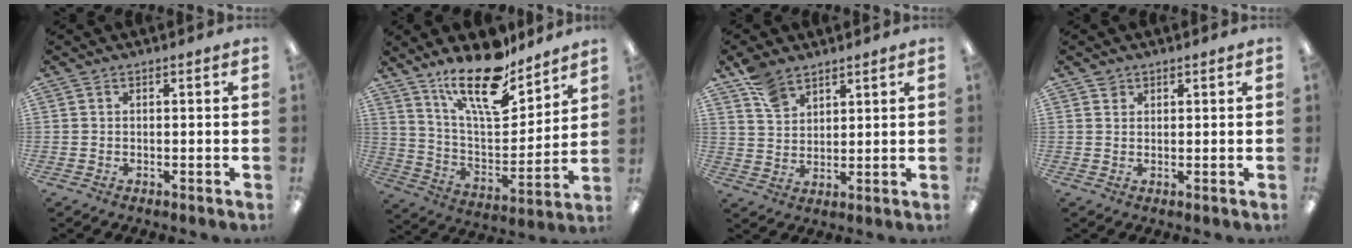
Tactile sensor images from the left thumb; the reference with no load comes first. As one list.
[{"total": 19.4, "force": [14.3, 6.9, 11.2], "torque": [-0.196, -0.088, 0.244]}, {"total": 7.3, "force": [5.4, 4.2, 2.6], "torque": [-0.053, -0.020, 0.104]}, {"total": 1.4, "force": [1.0, 0.9, 0.0], "torque": [-0.001, -0.001, 0.020]}]